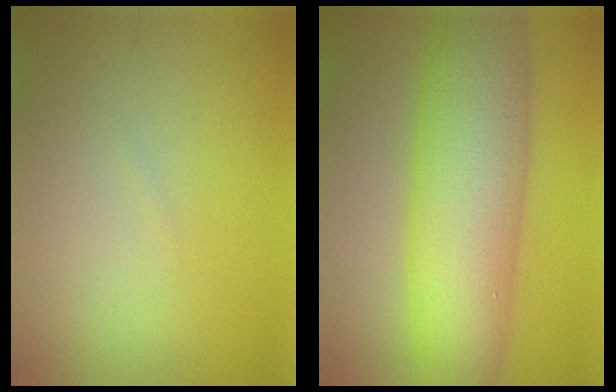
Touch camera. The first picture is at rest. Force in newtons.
{"total": 10.4, "press": 10.4, "slide": 0.4}